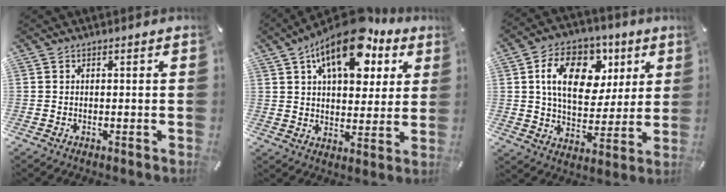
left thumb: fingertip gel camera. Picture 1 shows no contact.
{"total": 17.2, "force": [9.2, 9.1, 11.4], "torque": [-0.176, -0.034, 0.155]}
{"total": 16.3, "force": [5.6, 11.3, 10.4], "torque": [-0.160, -0.002, 0.101]}